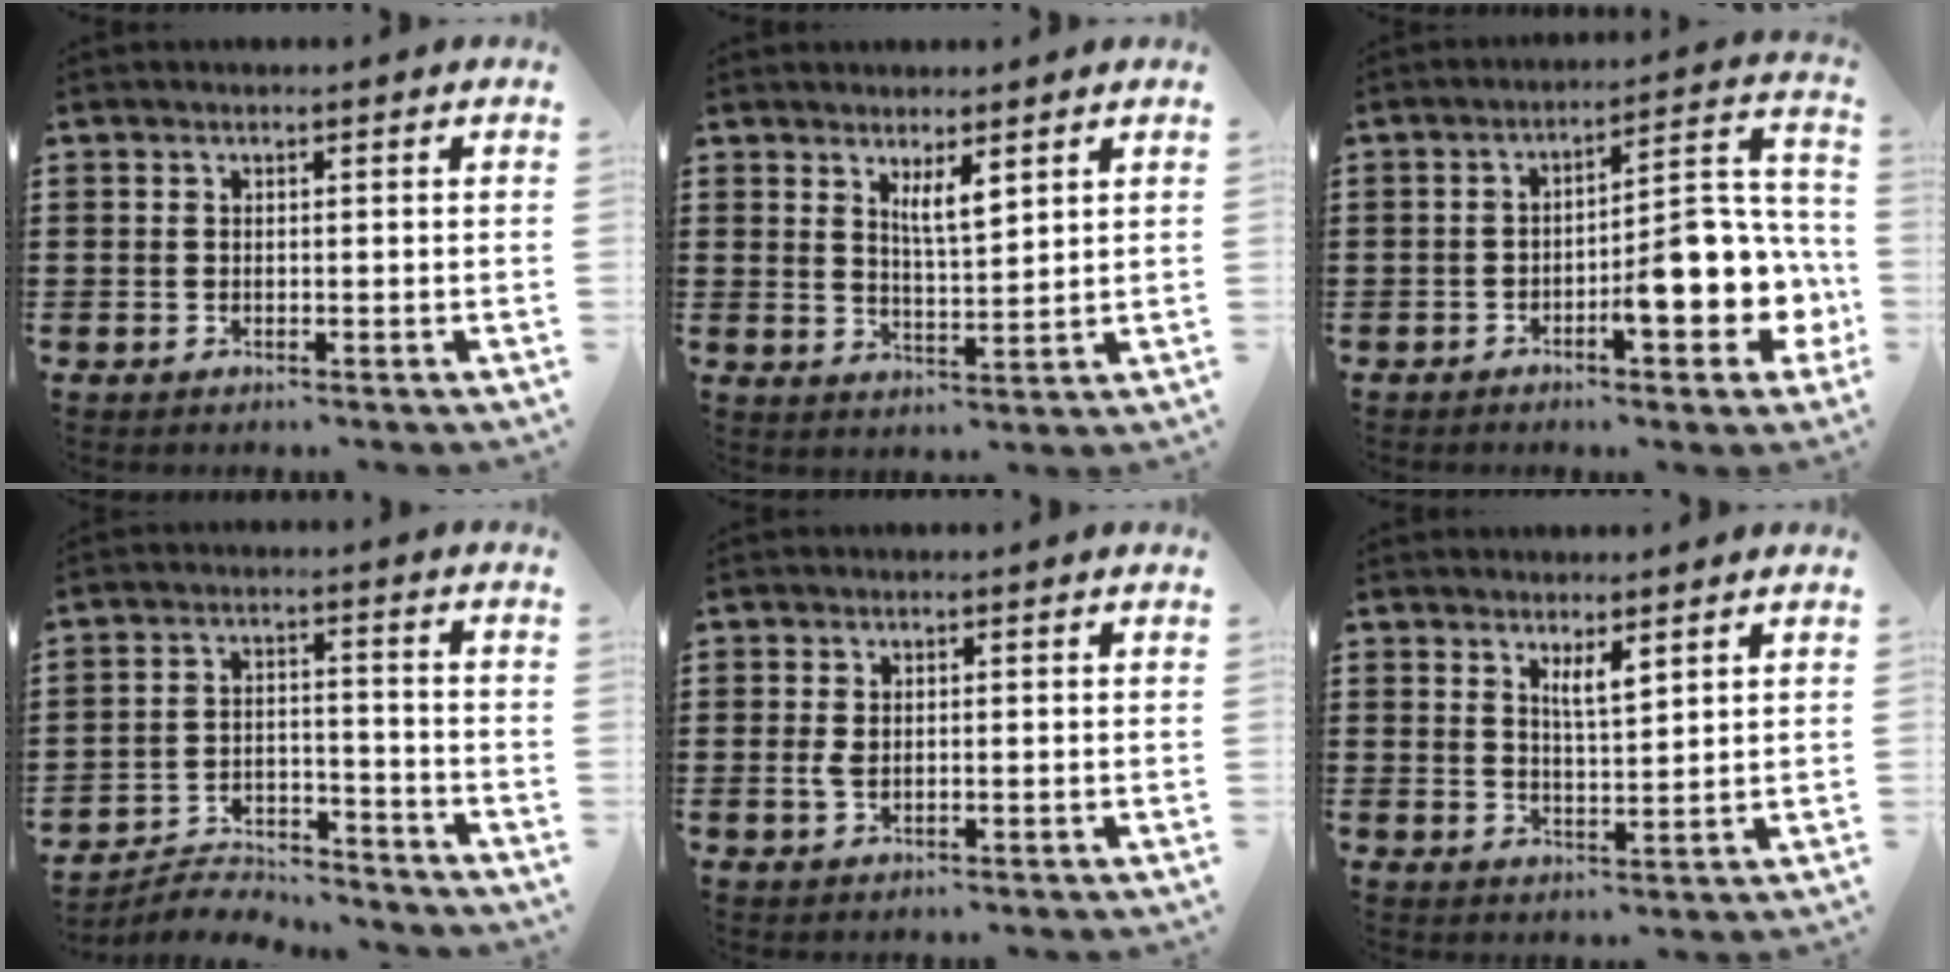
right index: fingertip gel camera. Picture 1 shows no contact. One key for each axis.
{"total": 3.7, "fx": 2.4, "fy": 0.8, "fz": 2.7, "tx": -0.057, "ty": 0.005, "tz": 0.042}
{"total": 10.6, "fx": -3.3, "fy": 3.7, "fz": 9.3, "tx": -0.110, "ty": -0.015, "tz": -0.060}
{"total": 5.2, "fx": -5.1, "fy": 0.6, "fz": 0.9, "tx": -0.017, "ty": 0.012, "tz": -0.102}
{"total": 1.7, "fx": -0.2, "fy": 0.7, "fz": 1.5, "tx": -0.037, "ty": 0.000, "tz": -0.007}
{"total": 3.0, "fx": 2.1, "fy": 0.6, "fz": 2.0, "tx": -0.042, "ty": 0.003, "tz": 0.038}